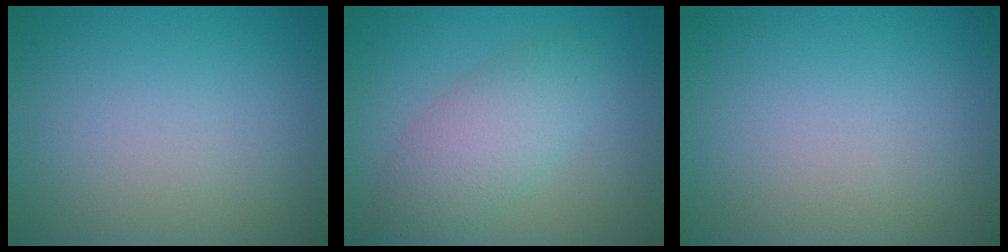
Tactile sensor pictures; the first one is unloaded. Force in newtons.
{"total": 4.5, "press": 4.5, "slide": 0.4}
{"total": 0.0}